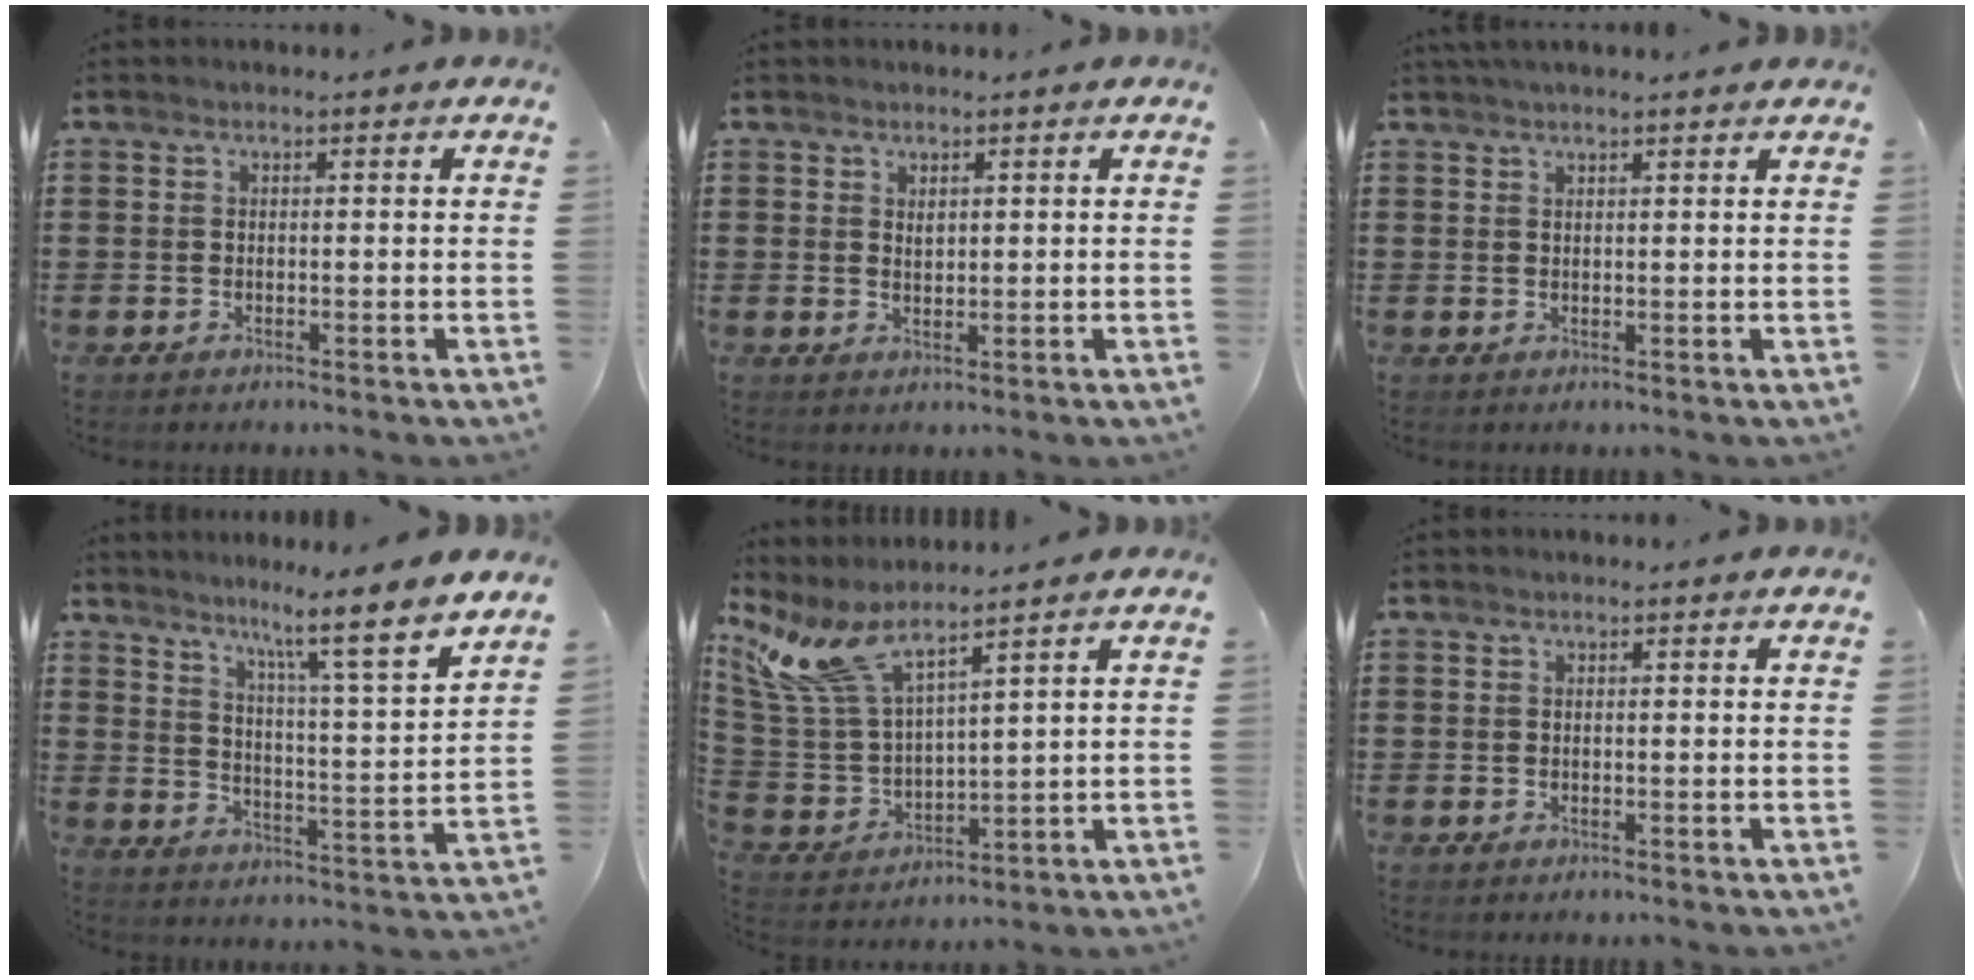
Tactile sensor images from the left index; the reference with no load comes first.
{"total": 1.0, "force": [0.8, 0.5, 0.4], "torque": [-0.011, 0.003, 0.015]}
{"total": 1.7, "force": [1.5, 0.0, 0.7], "torque": [-0.016, 0.000, 0.029]}
{"total": 6.9, "force": [5.6, -1.4, 3.7], "torque": [-0.072, -0.061, 0.075]}
{"total": 9.1, "force": [6.4, 2.2, 6.0], "torque": [-0.162, -0.039, 0.111]}
{"total": 0.0}